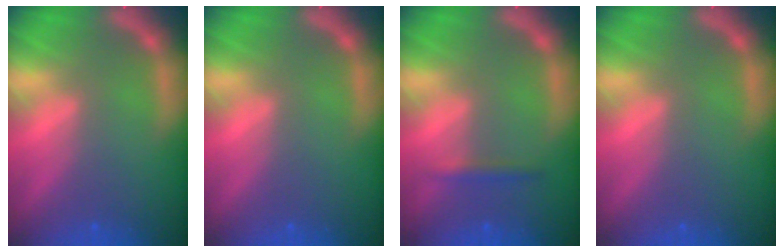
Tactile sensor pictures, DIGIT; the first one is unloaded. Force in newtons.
{"total": 0.0}
{"total": 1.4}
{"total": 0.0}